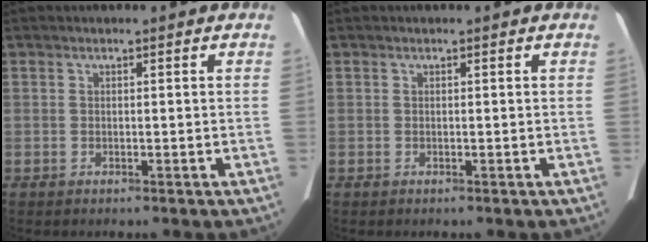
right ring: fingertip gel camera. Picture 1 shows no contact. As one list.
[{"total": 0.0}]